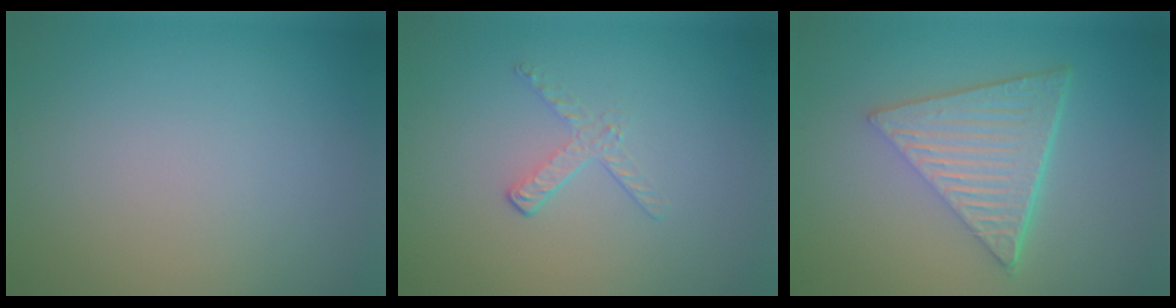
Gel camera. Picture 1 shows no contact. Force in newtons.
{"total": 1.2, "press": 0.4, "slide": 1.2}
{"total": 6.8, "press": 4.5, "slide": 5.0}